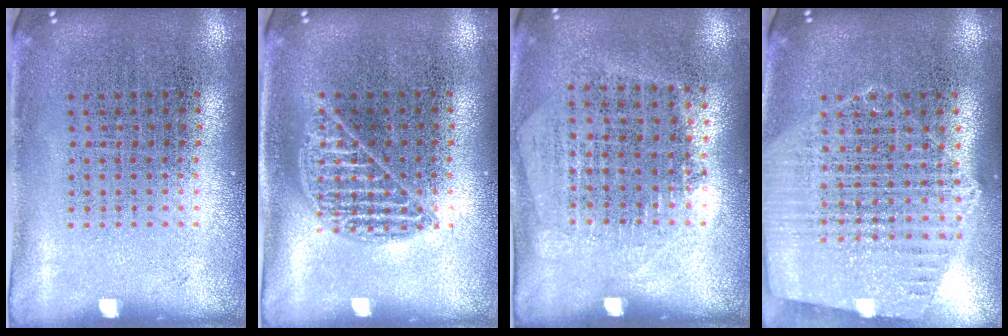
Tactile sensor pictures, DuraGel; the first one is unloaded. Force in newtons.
{"total": 0.9, "press": 0.9, "slide": 0.0}
{"total": 1.2, "press": 1.1, "slide": 0.5}
{"total": 1.4, "press": 1.4, "slide": 0.3}